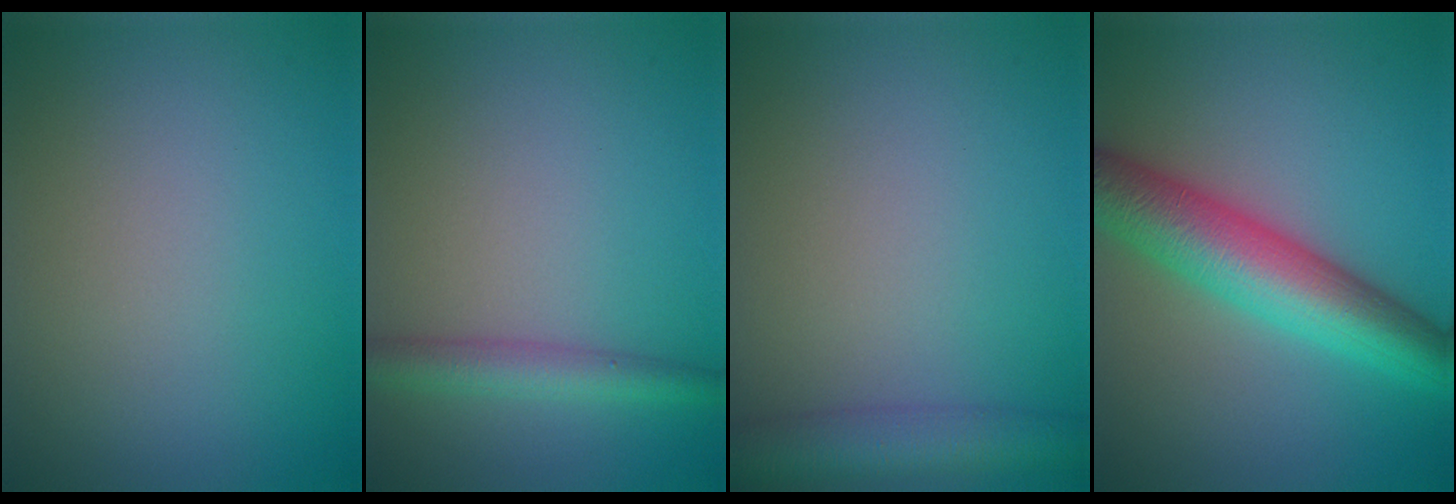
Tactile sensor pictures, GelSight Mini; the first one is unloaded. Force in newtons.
{"total": 2.9, "press": 2.9, "slide": 0.1}
{"total": 4.5, "press": 4.5, "slide": 0.3}
{"total": 8.4, "press": 8.4, "slide": 0.2}